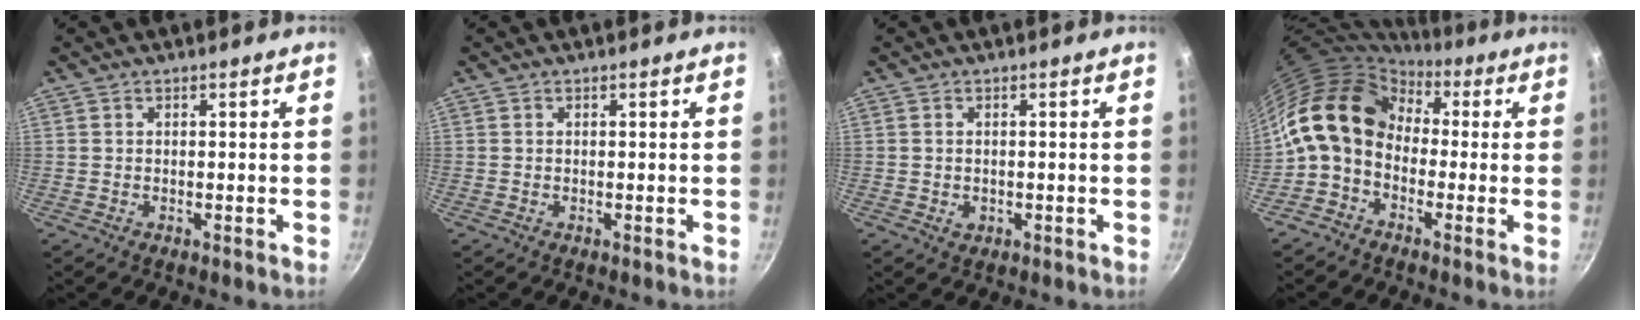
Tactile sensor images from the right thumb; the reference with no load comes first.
{"total": 0.0}
{"total": 1.5, "force": [-0.2, 1.2, 0.9], "torque": [-0.012, 0.000, -0.002]}
{"total": 13.4, "force": [0.7, 10.4, 8.5], "torque": [-0.125, 0.034, -0.015]}